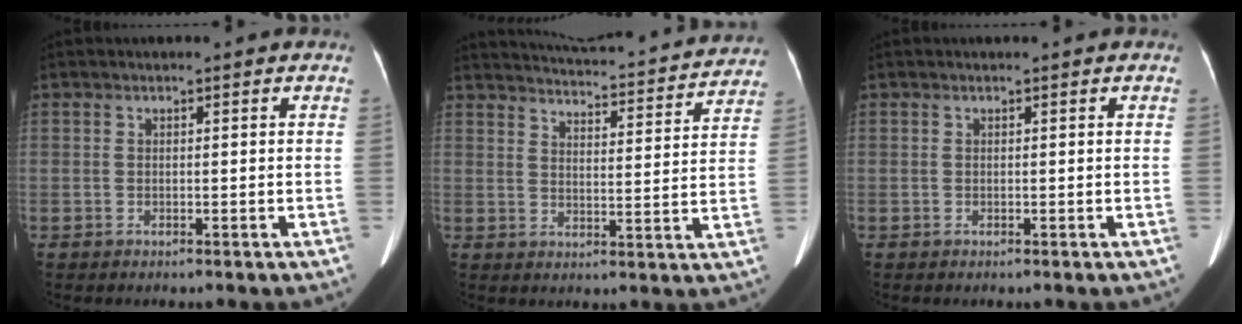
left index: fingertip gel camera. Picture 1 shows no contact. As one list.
[{"total": 22.4, "force": [21.3, 3.0, 6.3], "torque": [-0.095, -0.025, 0.263]}, {"total": 0.0}]